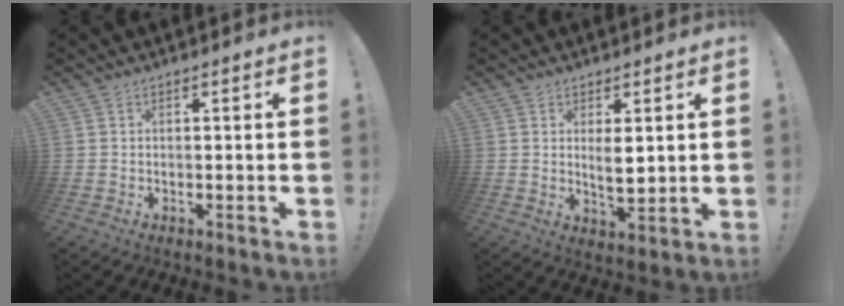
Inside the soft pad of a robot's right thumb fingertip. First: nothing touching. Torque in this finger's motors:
{"motor_torque": [0.09, 0.63, 0.17, 0.45, -0.01]}